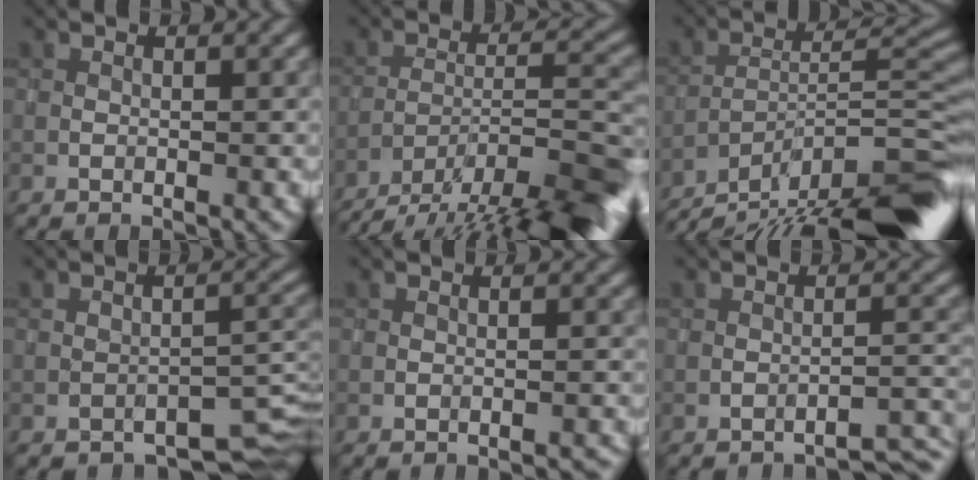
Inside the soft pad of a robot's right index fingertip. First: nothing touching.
{"total": 13.7, "force": [-11.3, 3.5, 6.9], "torque": [-0.109, -0.010, -0.162]}
{"total": 13.4, "force": [-10.9, 2.5, 7.4], "torque": [-0.117, 0.020, -0.171]}
{"total": 4.3, "force": [-3.5, 1.5, 2.0], "torque": [-0.012, -0.010, -0.041]}
{"total": 1.7, "force": [-1.7, 0.2, 0.3], "torque": [0.000, 0.013, -0.019]}
{"total": 3.3, "force": [-3.1, 0.1, 1.2], "torque": [-0.010, 0.007, -0.046]}